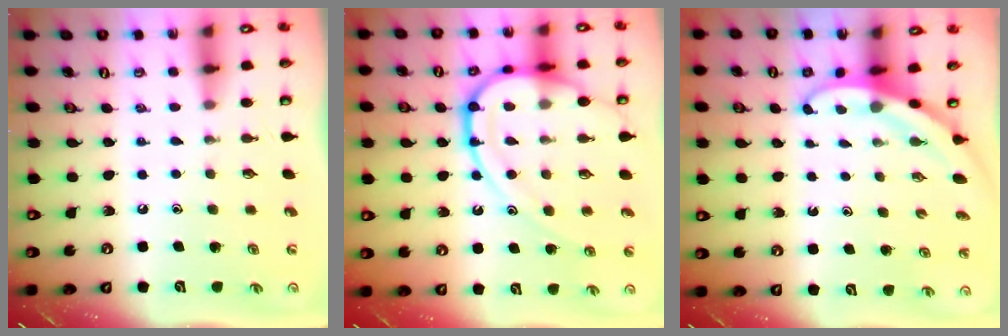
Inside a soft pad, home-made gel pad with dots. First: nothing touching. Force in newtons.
{"total": 16.7, "press": 16.6, "slide": 1.4}
{"total": 3.1, "press": 3.1, "slide": 0.1}